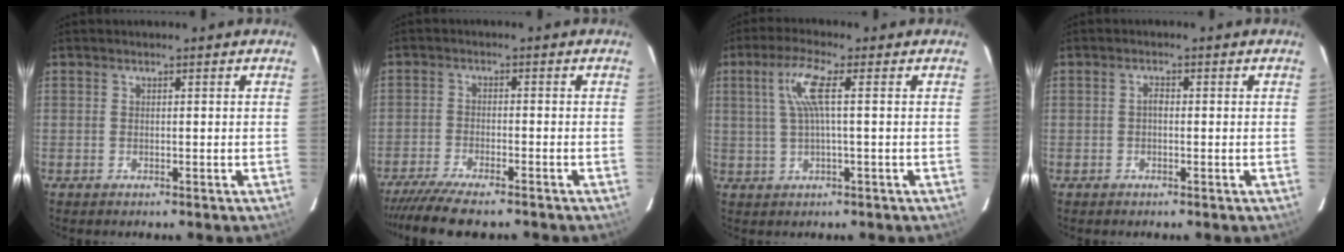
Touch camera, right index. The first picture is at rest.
{"total": 10.3, "force": [-8.8, 1.5, 5.1], "torque": [-0.122, -0.033, -0.152]}
{"total": 6.0, "force": [1.2, 0.0, 5.8], "torque": [-0.114, 0.004, 0.029]}
{"total": 1.1, "force": [-0.2, 0.6, 0.8], "torque": [-0.015, 0.006, -0.006]}